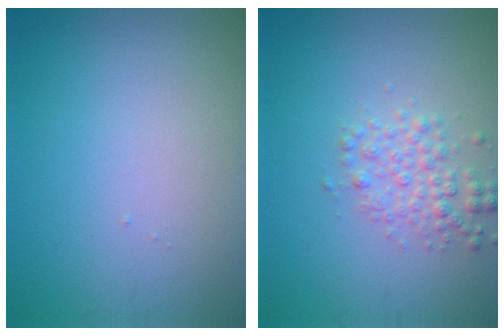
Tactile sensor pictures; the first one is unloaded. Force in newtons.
{"total": 2.5, "press": 2.5, "slide": 0.0}